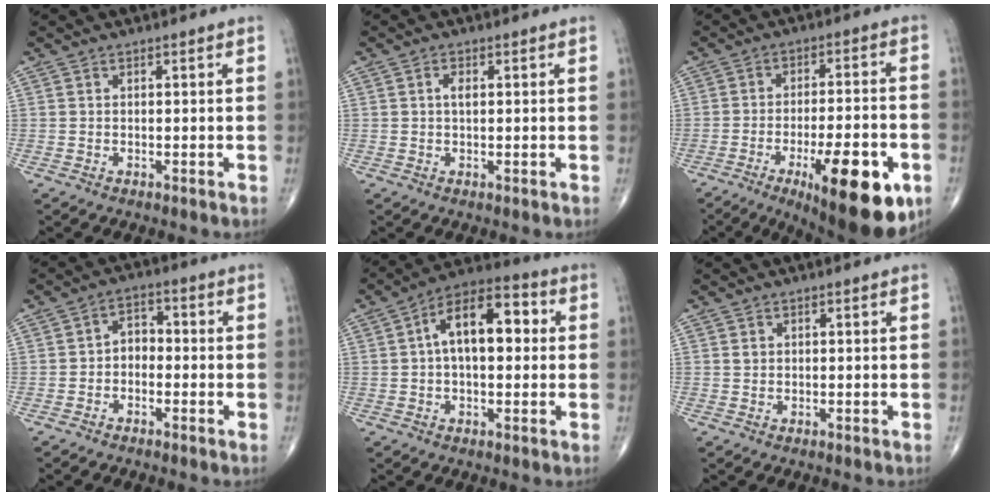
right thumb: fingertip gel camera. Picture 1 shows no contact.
{"total": 1.8, "force": [0.4, 0.9, 1.6], "torque": [-0.029, 0.000, 0.006]}
{"total": 20.1, "force": [-8.5, 6.2, 17.1], "torque": [-0.202, 0.021, -0.111]}
{"total": 4.0, "force": [-1.1, 2.9, 2.4], "torque": [-0.020, 0.024, -0.031]}
{"total": 13.3, "force": [1.7, 7.0, 11.1], "torque": [-0.164, 0.034, 0.017]}
{"total": 0.7, "force": [0.3, 0.6, 0.3], "torque": [-0.001, 0.000, 0.007]}